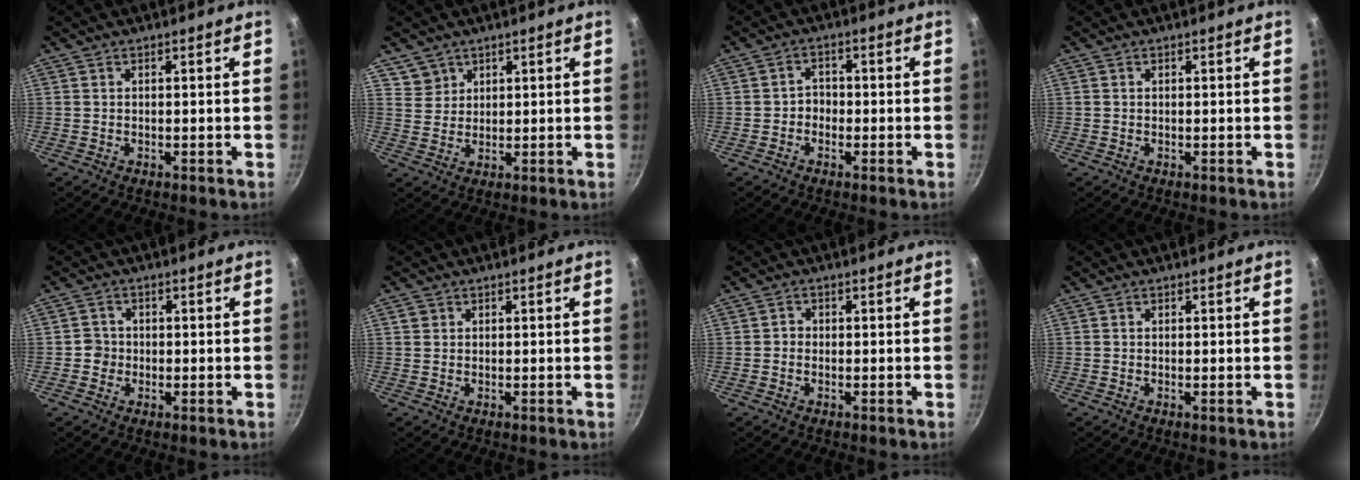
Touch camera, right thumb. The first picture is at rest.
{"total": 3.9, "force": [2.5, 3.0, 0.1], "torque": [0.019, 0.000, 0.049]}
{"total": 2.6, "force": [-0.9, 2.2, 1.1], "torque": [0.001, 0.015, -0.020]}
{"total": 0.0}
{"total": 2.5, "force": [-0.5, 2.4, 0.5], "torque": [0.011, 0.008, -0.013]}
{"total": 1.3, "force": [0.4, 1.1, 0.3], "torque": [-0.004, 0.004, 0.006]}
{"total": 1.3, "force": [-0.3, 1.2, 0.4], "torque": [-0.005, 0.004, -0.008]}
{"total": 0.0}